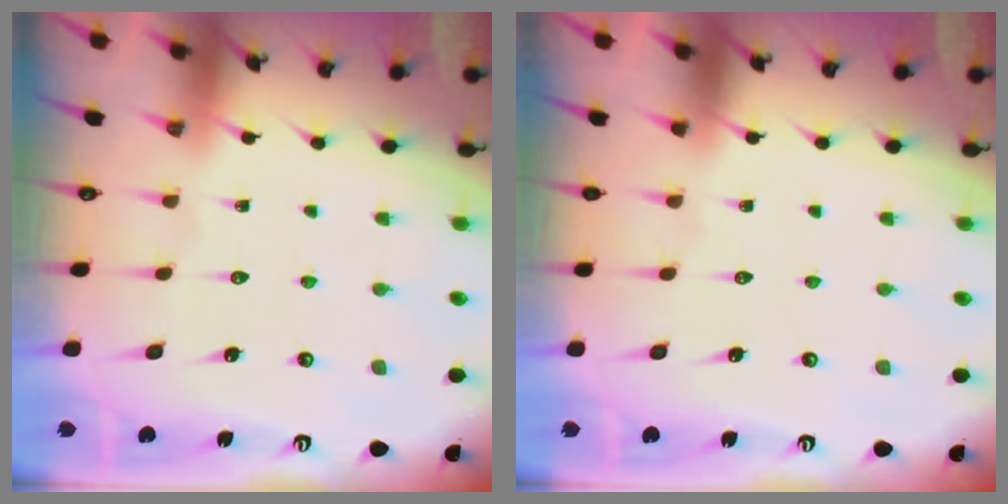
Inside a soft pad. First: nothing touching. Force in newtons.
{"total": 0.0}